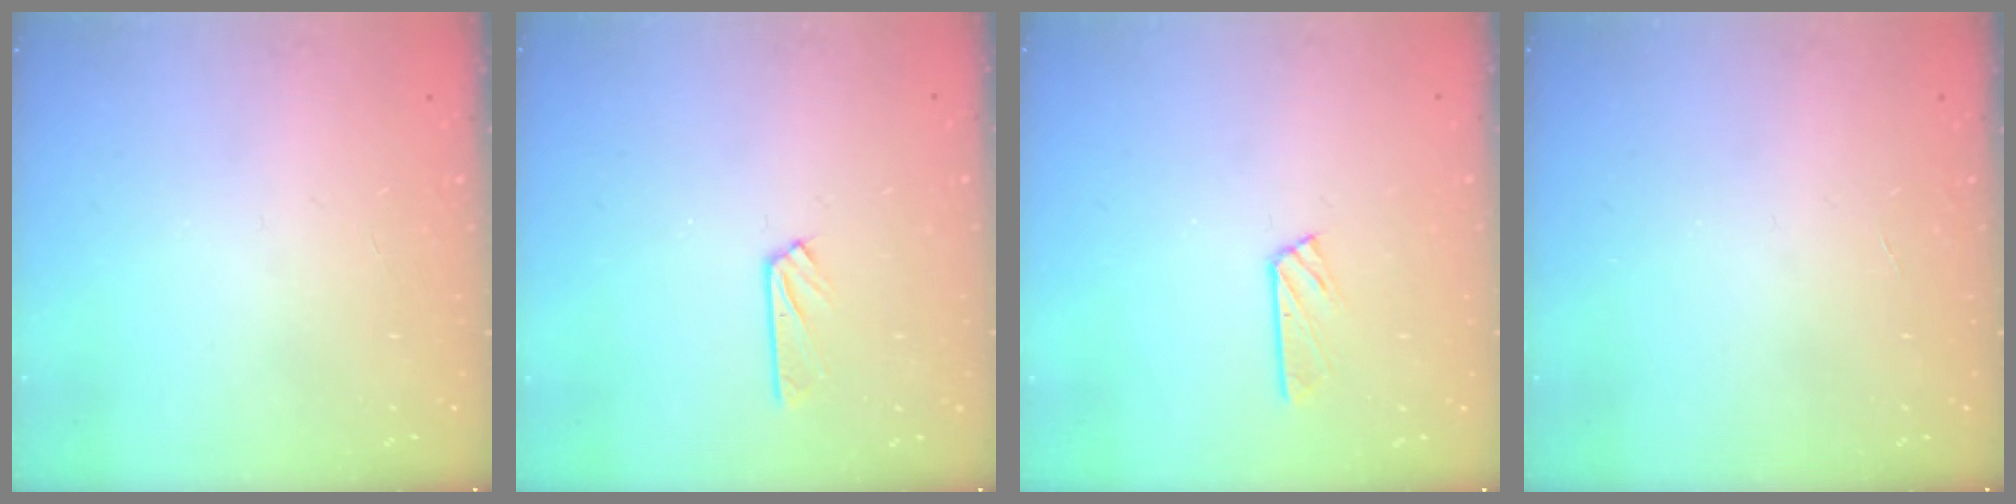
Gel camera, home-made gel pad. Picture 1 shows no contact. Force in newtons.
{"total": 2.6, "press": 2.5, "slide": 0.3}
{"total": 3.6, "press": 3.6, "slide": 0.4}
{"total": 0.0}